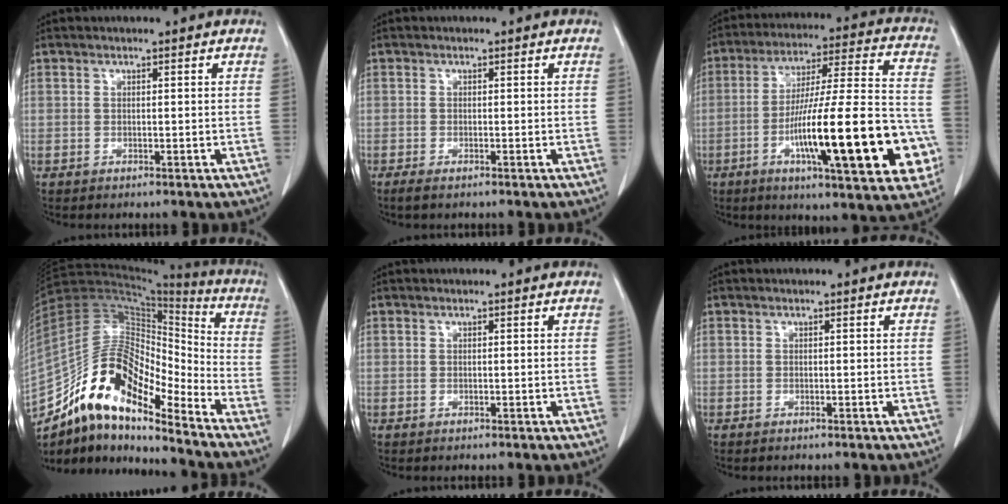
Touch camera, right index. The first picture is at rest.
{"total": 1.5, "force": [-1.1, 0.3, 0.9], "torque": [-0.020, -0.004, -0.018]}
{"total": 23.8, "force": [-7.4, 3.1, 22.4], "torque": [-0.316, 0.002, -0.109]}
{"total": 16.9, "force": [-12.6, 5.1, 10.1], "torque": [-0.173, 0.053, -0.221]}
{"total": 0.0}
{"total": 0.0}